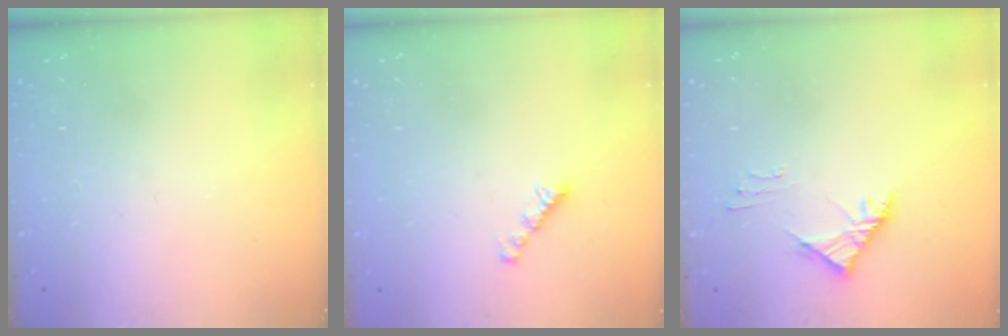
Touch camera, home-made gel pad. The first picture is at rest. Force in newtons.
{"total": 2.7, "press": 2.7, "slide": 0.2}
{"total": 3.3, "press": 3.2, "slide": 0.8}